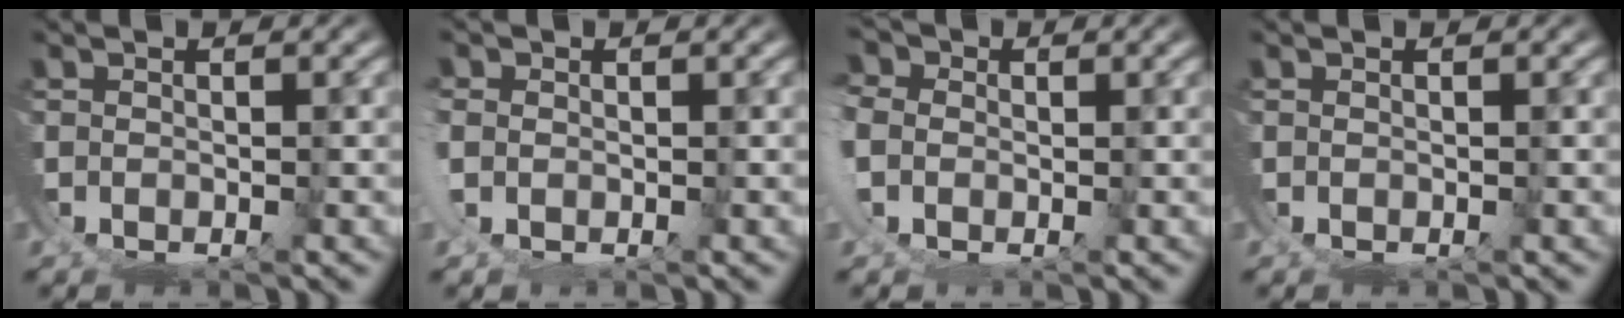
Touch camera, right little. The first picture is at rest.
{"total": 1.4, "force": [1.2, -0.2, -0.7], "torque": [0.003, 0.008, 0.013]}
{"total": 2.2, "force": [1.5, 1.5, -0.3], "torque": [-0.008, 0.008, 0.012]}
{"total": 0.0}